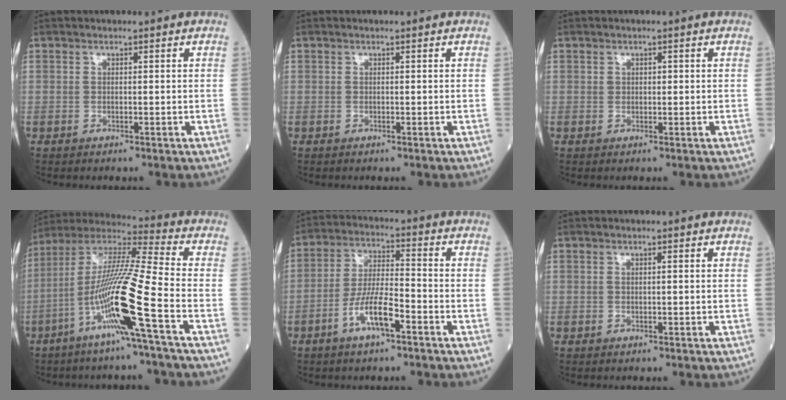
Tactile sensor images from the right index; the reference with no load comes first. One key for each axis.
{"total": 0.0}
{"total": 0.7, "fx": 0.3, "fy": 0.5, "fz": 0.2, "tx": -0.002, "ty": 0.005, "tz": 0.006}
{"total": 16.0, "fx": -6.0, "fy": -1.5, "fz": 14.8, "tx": -0.293, "ty": -0.009, "tz": -0.119}
{"total": 7.6, "fx": -3.8, "fy": 1.4, "fz": 6.4, "tx": -0.129, "ty": 0.003, "tz": -0.070}
{"total": 0.0}